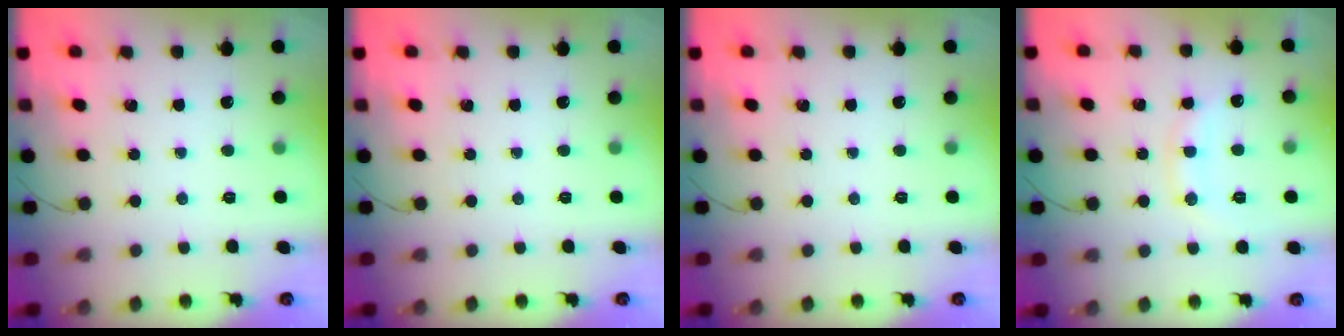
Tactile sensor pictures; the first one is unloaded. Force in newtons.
{"total": 0.0}
{"total": 0.0}
{"total": 10.5, "press": 10.5, "slide": 0.9}